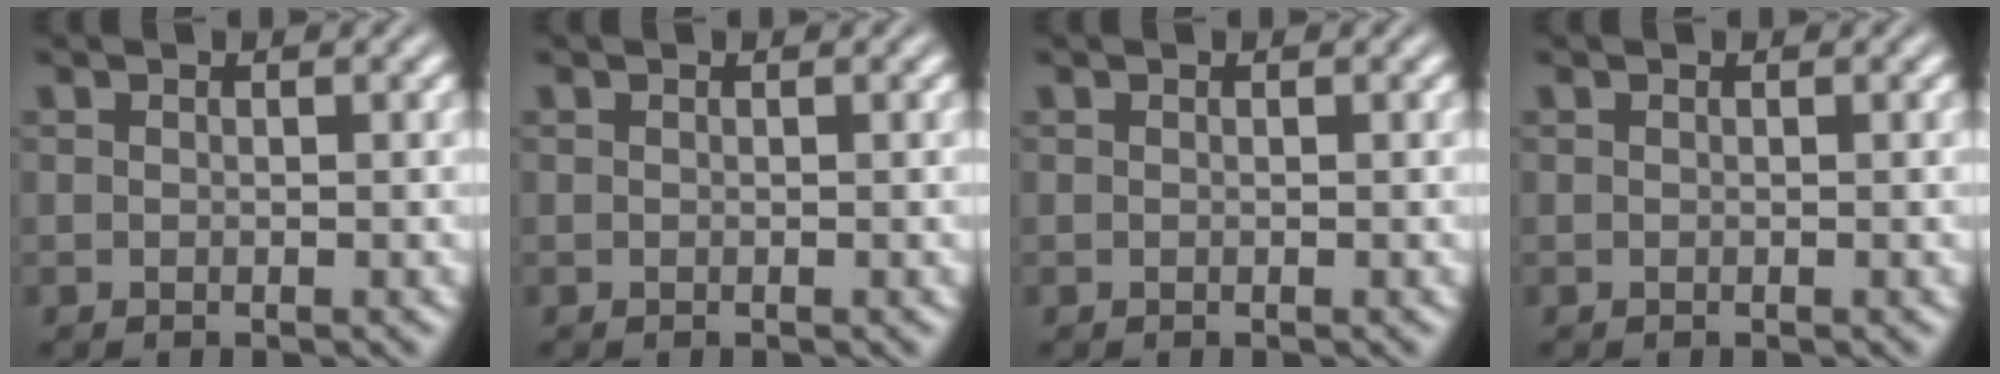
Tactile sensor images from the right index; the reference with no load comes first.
{"total": 0.0}
{"total": 0.0}
{"total": 0.0}